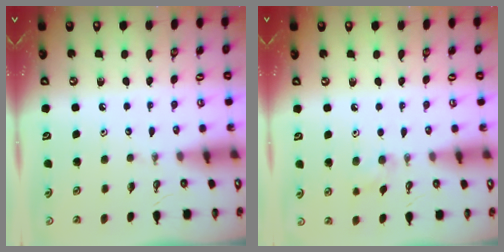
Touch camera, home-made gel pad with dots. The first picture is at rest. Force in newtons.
{"total": 6.5, "press": 6.4, "slide": 1.4}